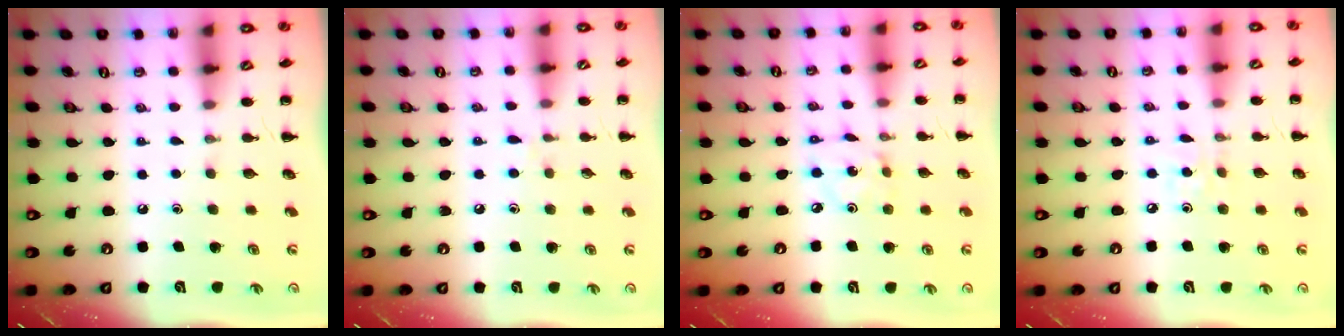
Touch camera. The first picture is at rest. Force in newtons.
{"total": 5.6, "press": 5.2, "slide": 2.1}
{"total": 2.3, "press": 2.2, "slide": 0.3}
{"total": 1.8, "press": 1.7, "slide": 0.6}